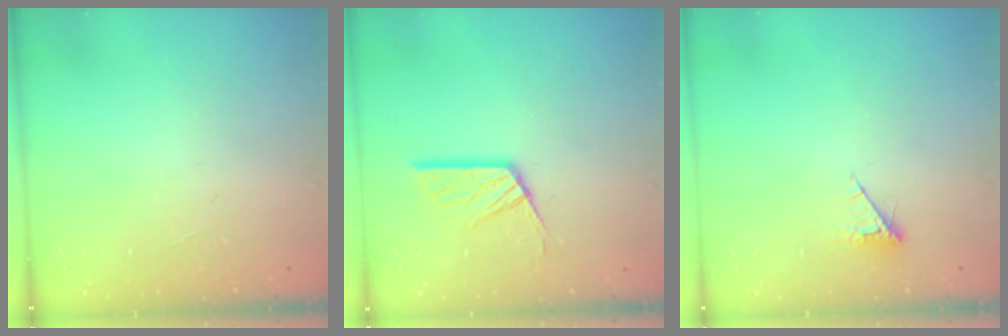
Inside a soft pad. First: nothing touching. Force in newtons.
{"total": 11.6, "press": 11.5, "slide": 0.8}
{"total": 4.7, "press": 4.7, "slide": 0.5}